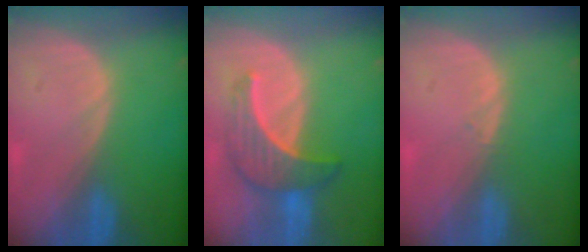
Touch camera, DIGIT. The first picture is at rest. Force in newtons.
{"total": 6.7, "press": 6.7, "slide": 0.7}
{"total": 0.6, "press": 0.5, "slide": 0.4}